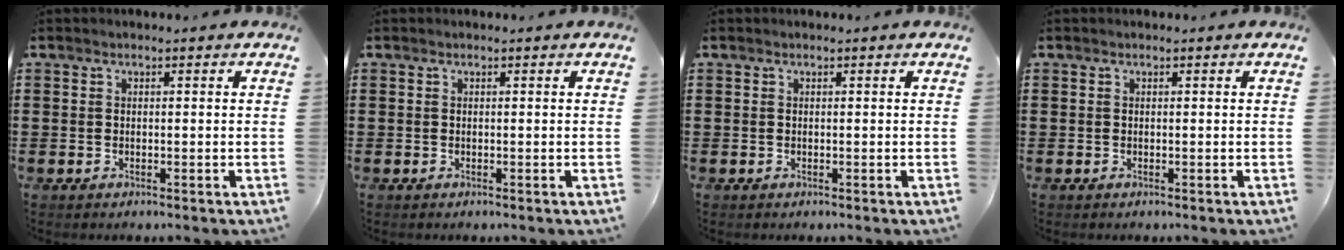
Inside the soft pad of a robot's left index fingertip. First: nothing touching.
{"total": 0.0}
{"total": 0.0}
{"total": 0.0}